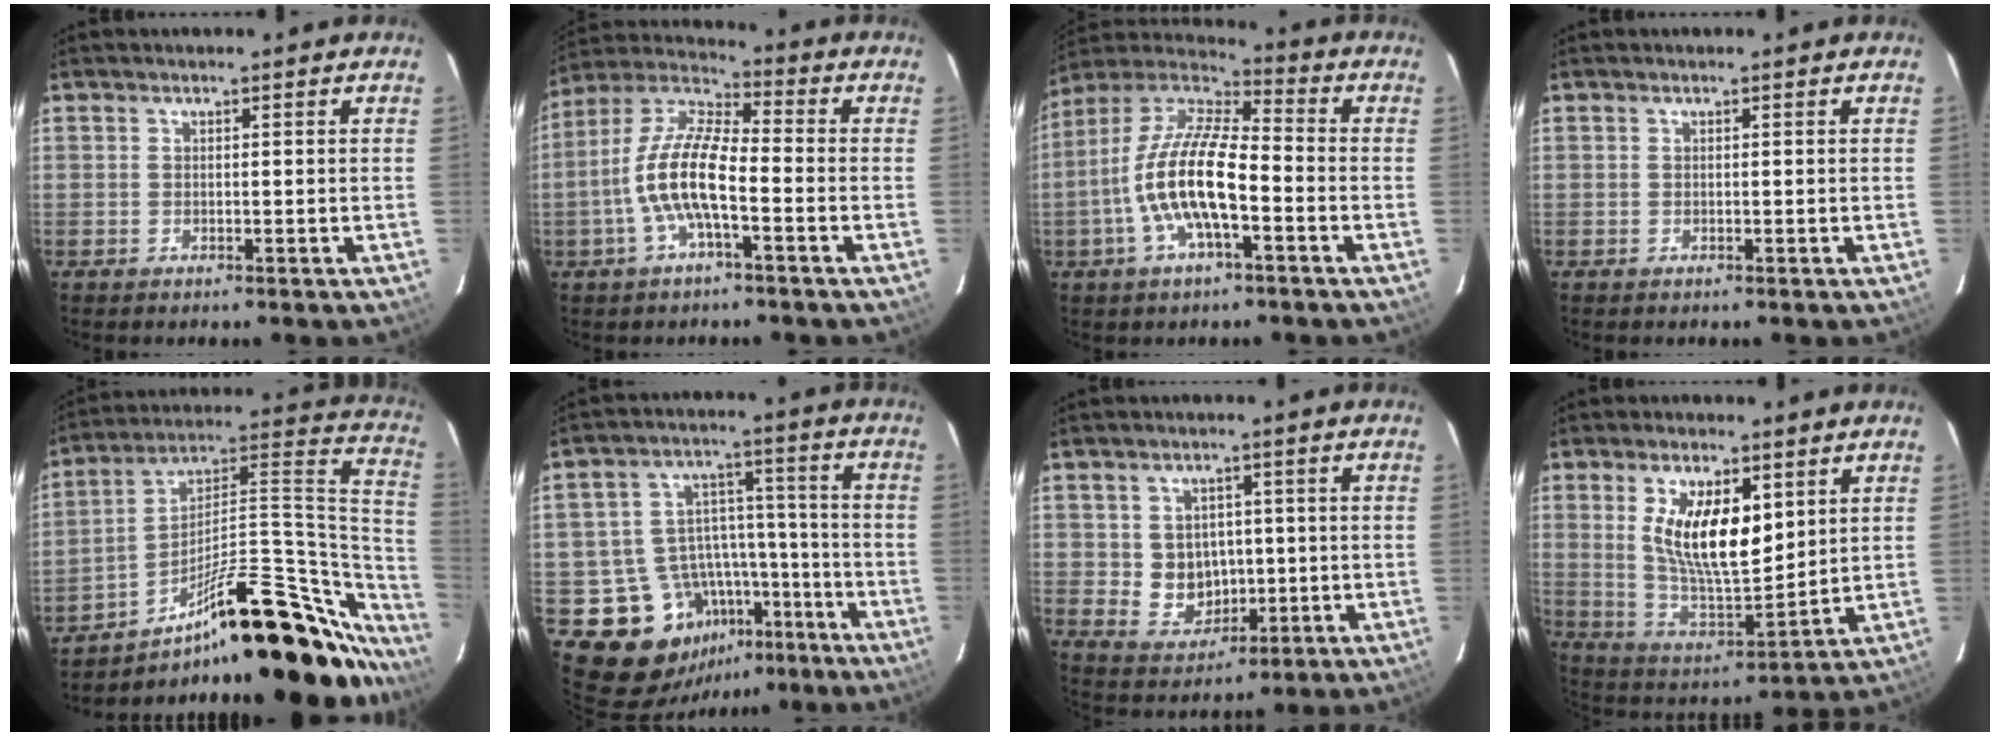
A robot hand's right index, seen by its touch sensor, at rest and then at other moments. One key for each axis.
{"total": 12.1, "fx": -3.5, "fy": 3.4, "fz": 11.0, "tx": -0.229, "ty": 0.007, "tz": -0.071}
{"total": 15.4, "fx": -4.4, "fy": 4.9, "fz": 13.9, "tx": -0.274, "ty": 0.000, "tz": -0.089}
{"total": 0.0}
{"total": 31.7, "fx": -20.9, "fy": 10.4, "fz": 21.4, "tx": -0.268, "ty": 0.048, "tz": -0.308}
{"total": 16.5, "fx": -9.8, "fy": 12.1, "fz": 5.5, "tx": -0.121, "ty": 0.052, "tz": -0.124}
{"total": 7.6, "fx": 0.0, "fy": 6.9, "fz": 3.2, "tx": -0.070, "ty": 0.004, "tz": 0.021}
{"total": 13.7, "fx": 4.6, "fy": 5.4, "fz": 11.7, "tx": -0.219, "ty": -0.004, "tz": 0.095}